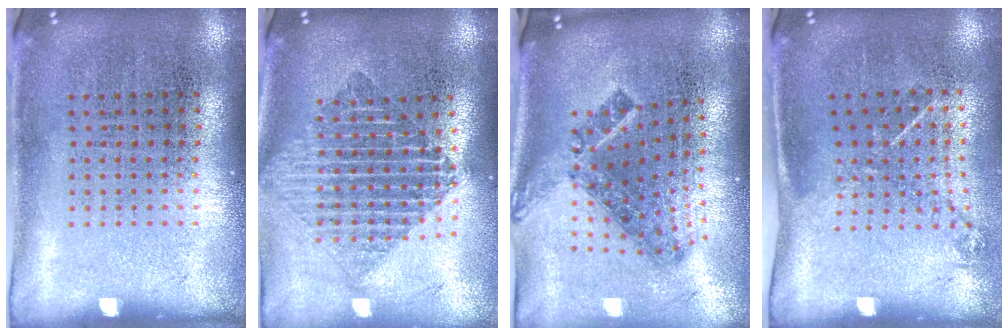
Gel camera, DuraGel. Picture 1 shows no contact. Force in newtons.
{"total": 1.9, "press": 1.6, "slide": 1.1}
{"total": 1.7, "press": 1.2, "slide": 1.1}
{"total": 1.2, "press": 0.8, "slide": 0.8}